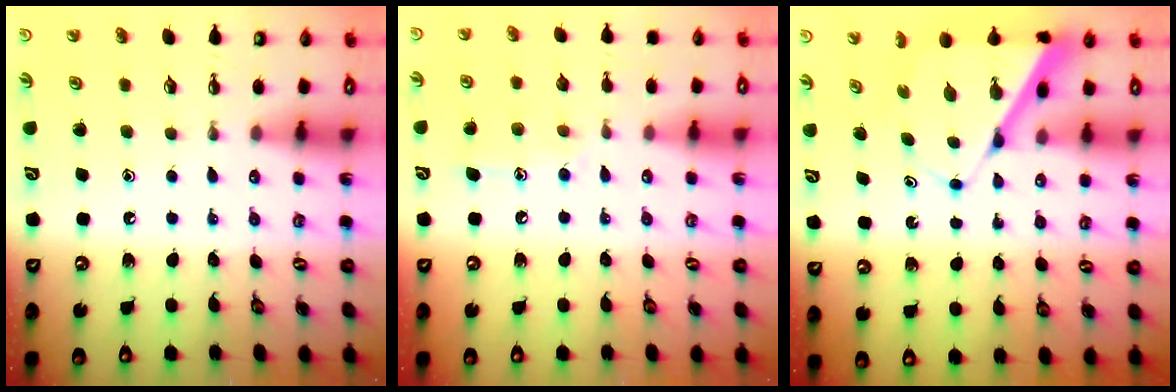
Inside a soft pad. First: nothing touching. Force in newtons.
{"total": 8.7, "press": 8.7, "slide": 0.6}
{"total": 7.6, "press": 7.6, "slide": 0.4}